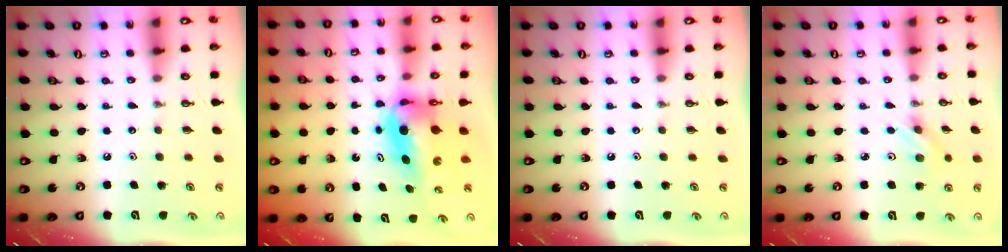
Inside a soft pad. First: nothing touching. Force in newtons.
{"total": 10.2, "press": 6.6, "slide": 7.7}
{"total": 0.0}
{"total": 3.7, "press": 3.4, "slide": 1.4}